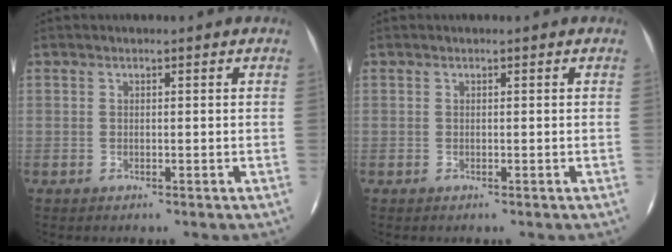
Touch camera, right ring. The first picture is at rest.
{"total": 0.0}